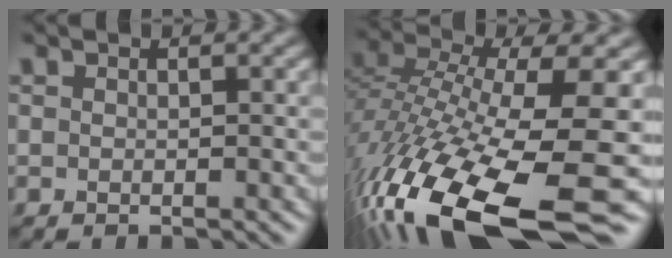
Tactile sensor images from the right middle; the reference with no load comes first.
{"total": 17.1, "force": [-7.7, 6.3, 13.9], "torque": [-0.306, -0.023, -0.132]}